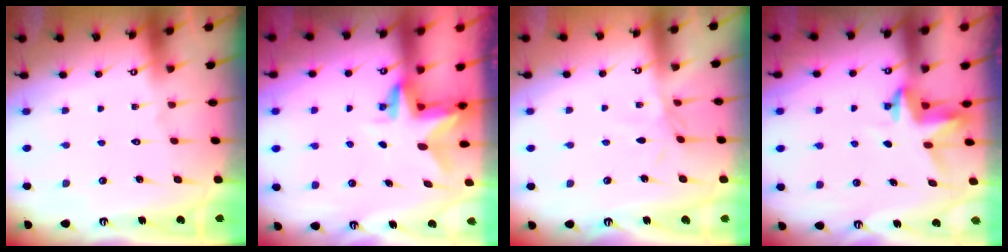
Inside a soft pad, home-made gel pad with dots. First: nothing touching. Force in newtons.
{"total": 3.2, "press": 3.2, "slide": 0.3}
{"total": 2.6, "press": 2.6, "slide": 0.4}
{"total": 3.9, "press": 3.9, "slide": 0.3}